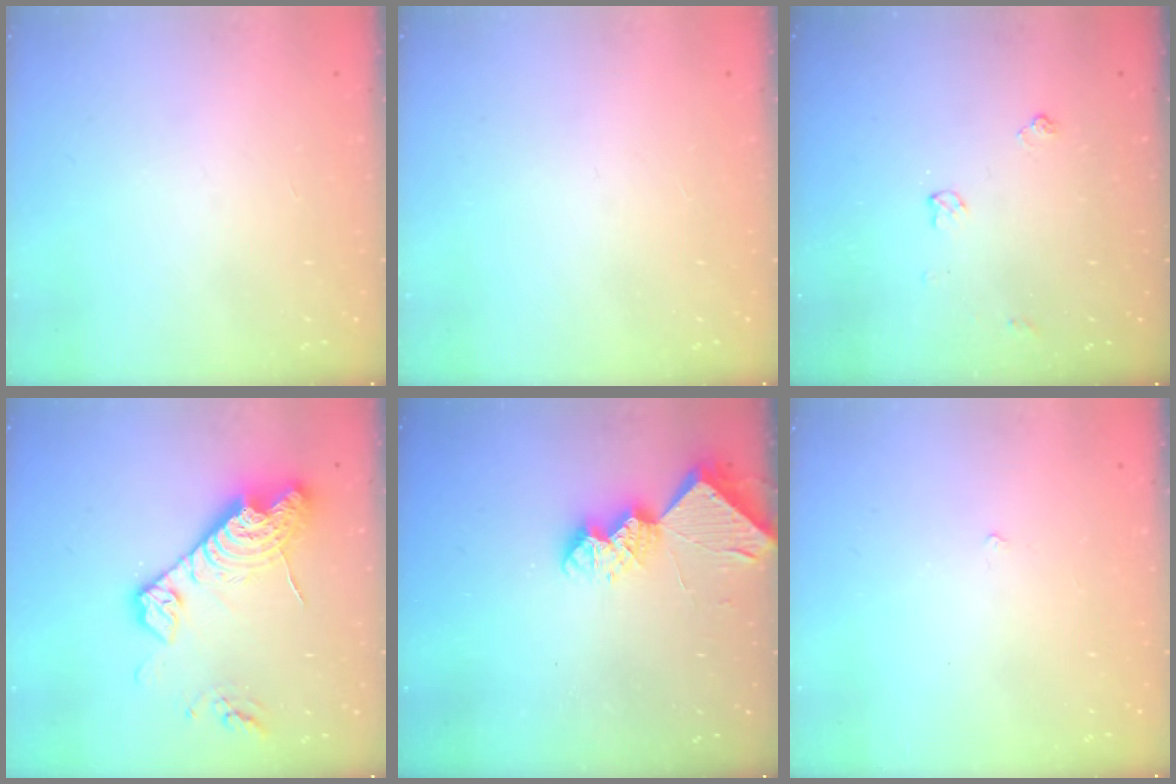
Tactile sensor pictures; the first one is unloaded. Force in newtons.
{"total": 0.0}
{"total": 6.4, "press": 6.3, "slide": 0.8}
{"total": 18.3, "press": 18.2, "slide": 1.4}
{"total": 8.8, "press": 8.7, "slide": 0.9}
{"total": 2.1, "press": 2.1, "slide": 0.4}